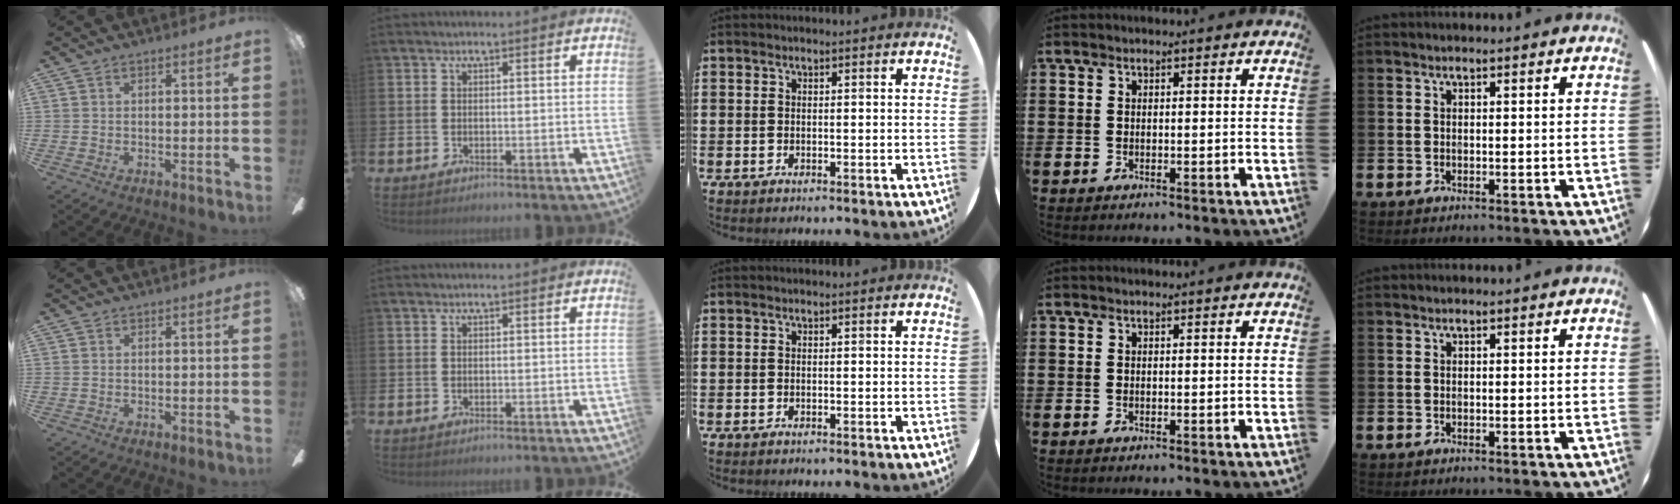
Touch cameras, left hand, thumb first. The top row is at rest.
{}